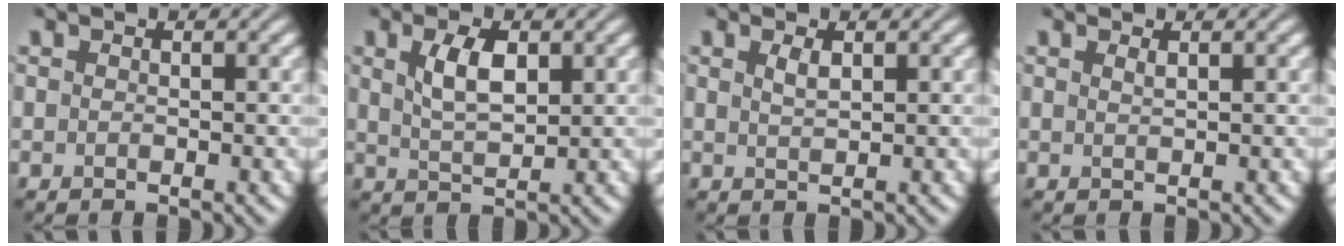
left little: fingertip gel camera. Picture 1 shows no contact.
{"total": 3.7, "force": [1.3, 1.7, 3.0], "torque": [-0.063, 0.002, 0.028]}
{"total": 1.2, "force": [0.7, 0.3, 0.9], "torque": [-0.020, 0.002, 0.013]}
{"total": 0.7, "force": [0.4, 0.2, 0.5], "torque": [-0.004, 0.000, 0.007]}